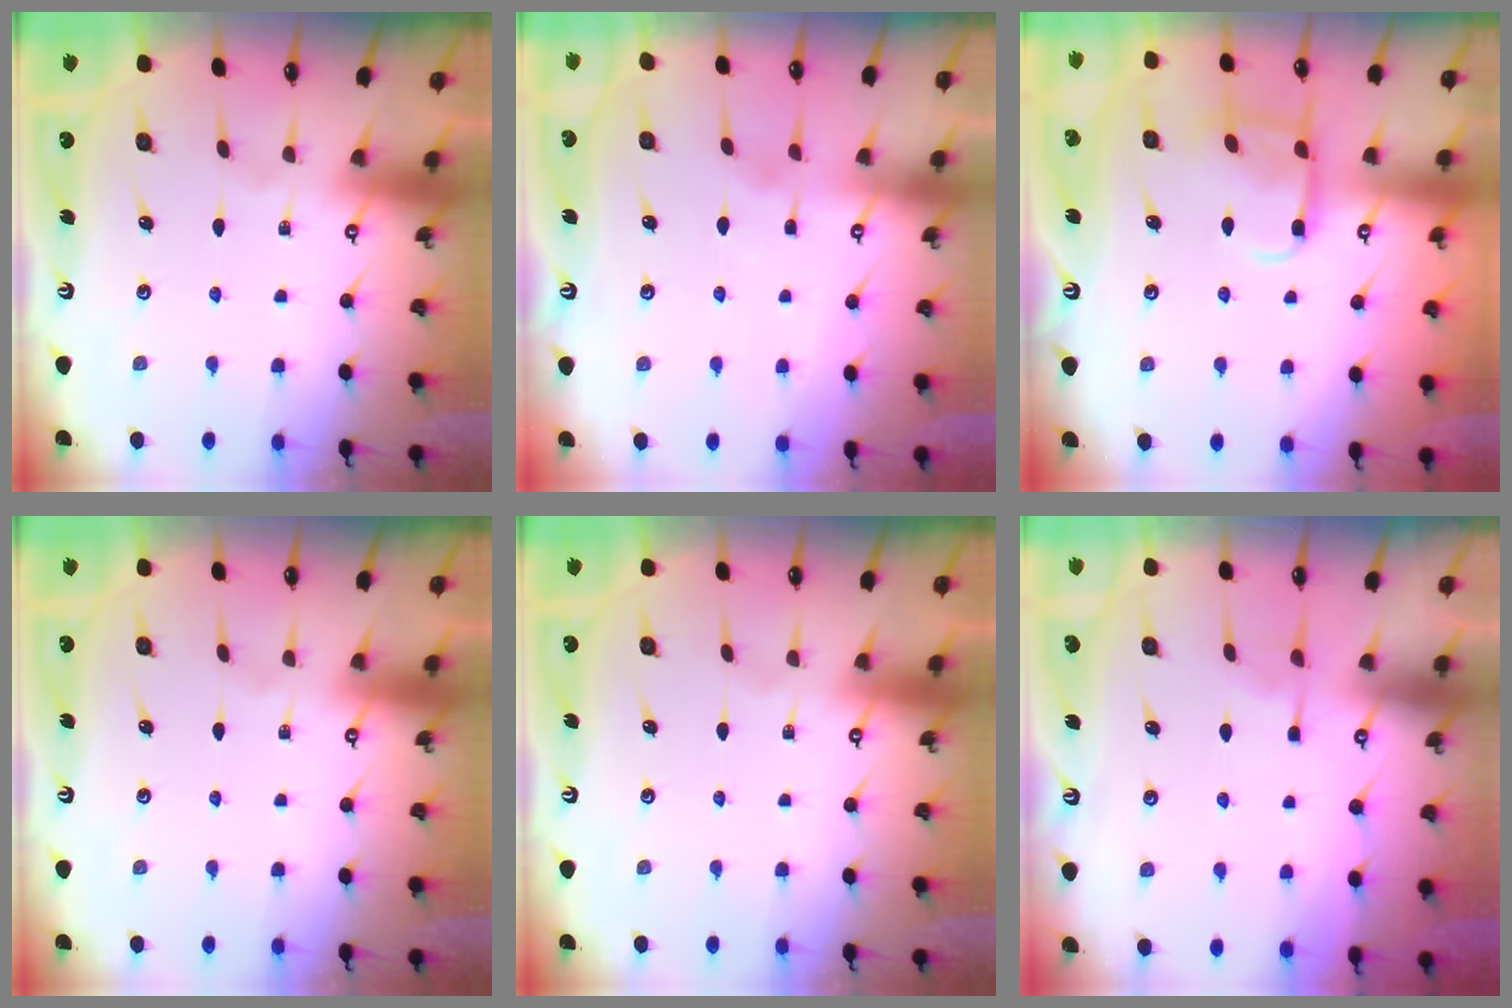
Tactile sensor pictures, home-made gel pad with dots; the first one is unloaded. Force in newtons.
{"total": 1.9, "press": 1.9, "slide": 0.4}
{"total": 11.0, "press": 10.9, "slide": 1.2}
{"total": 0.0}
{"total": 0.0}
{"total": 3.0, "press": 3.0, "slide": 0.5}